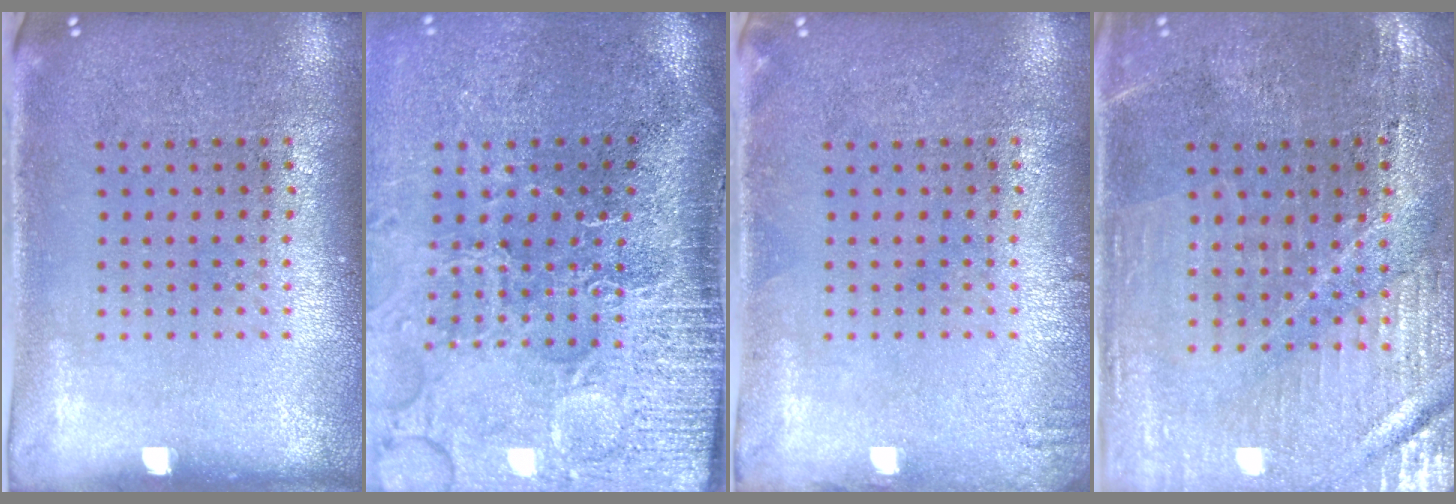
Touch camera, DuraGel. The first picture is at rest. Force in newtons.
{"total": 4.9, "press": 4.0, "slide": 2.9}
{"total": 0.8, "press": 0.8, "slide": 0.1}
{"total": 1.3, "press": 1.3, "slide": 0.2}